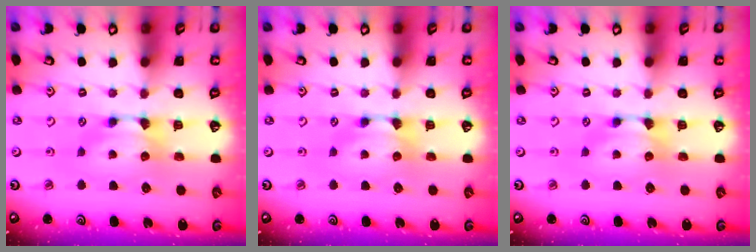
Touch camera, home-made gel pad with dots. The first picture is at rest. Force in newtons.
{"total": 0.0}
{"total": 0.0}